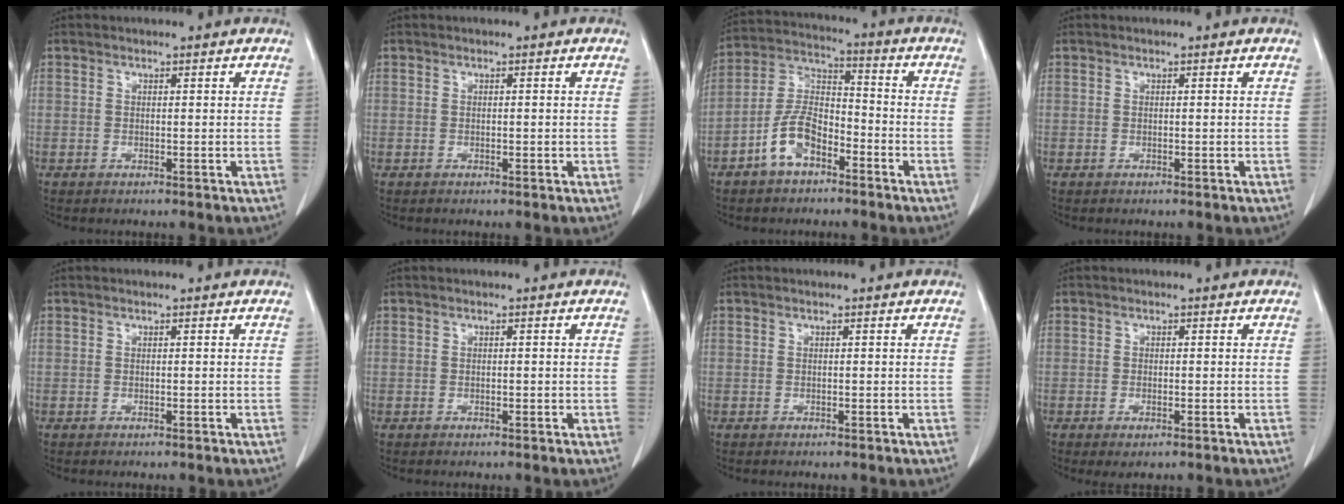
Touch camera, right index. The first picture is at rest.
{"total": 0.6, "force": [-0.1, 0.2, 0.5], "torque": [-0.008, -0.001, -0.001]}
{"total": 8.9, "force": [-4.8, 4.5, 6.0], "torque": [-0.133, 0.020, -0.094]}
{"total": 0.0}
{"total": 0.0}
{"total": 0.7, "force": [-0.2, 0.3, 0.6], "torque": [-0.010, -0.001, -0.001]}
{"total": 0.0}
{"total": 1.9, "force": [-0.9, 0.6, 1.6], "torque": [-0.024, -0.004, -0.009]}